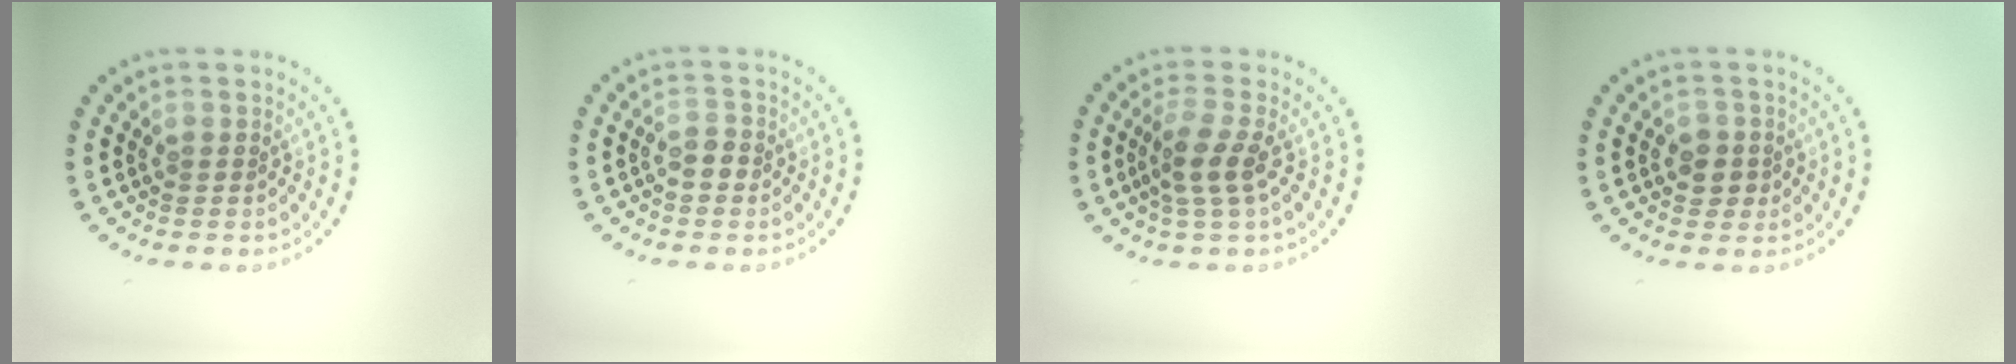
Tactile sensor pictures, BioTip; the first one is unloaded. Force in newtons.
{"total": 1.3, "press": 1.3, "slide": 0.3}
{"total": 2.4, "press": 2.1, "slide": 1.2}
{"total": 1.8, "press": 1.6, "slide": 0.6}